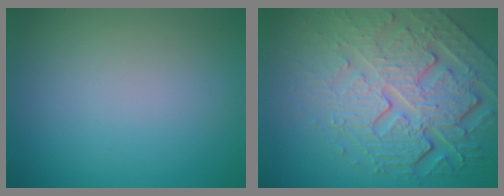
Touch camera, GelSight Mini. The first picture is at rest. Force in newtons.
{"total": 8.2, "press": 5.8, "slide": 5.7}